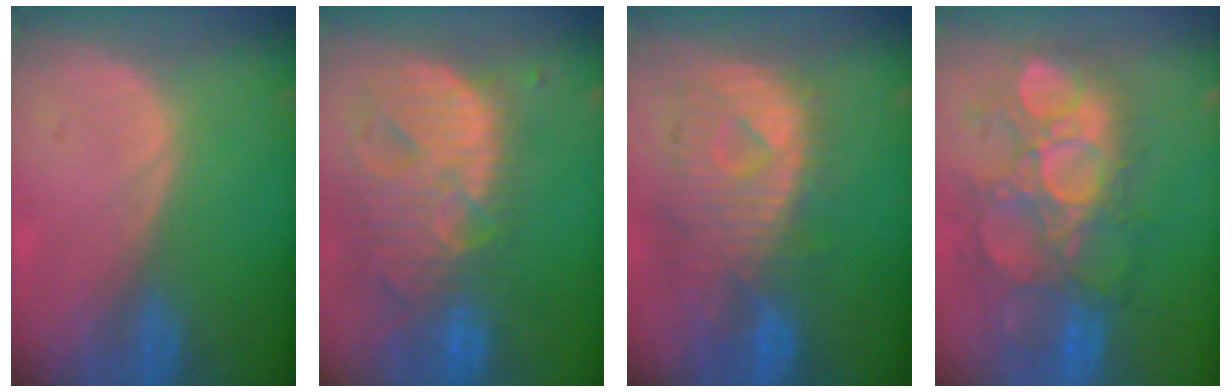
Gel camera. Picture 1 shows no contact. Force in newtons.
{"total": 13.8, "press": 11.7, "slide": 7.4}
{"total": 11.1, "press": 9.8, "slide": 5.2}
{"total": 12.0, "press": 11.4, "slide": 3.7}